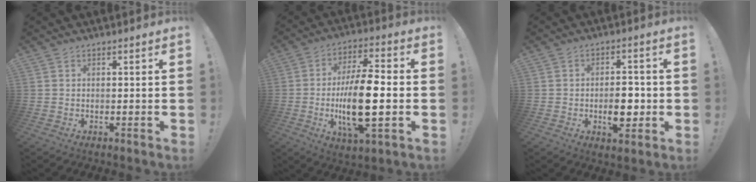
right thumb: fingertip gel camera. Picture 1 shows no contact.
{"total": 21.0, "force": [-2.2, 7.1, 19.6], "torque": [-0.381, -0.010, -0.040]}
{"total": 8.1, "force": [-1.6, 4.7, 6.3], "torque": [-0.092, 0.008, -0.027]}